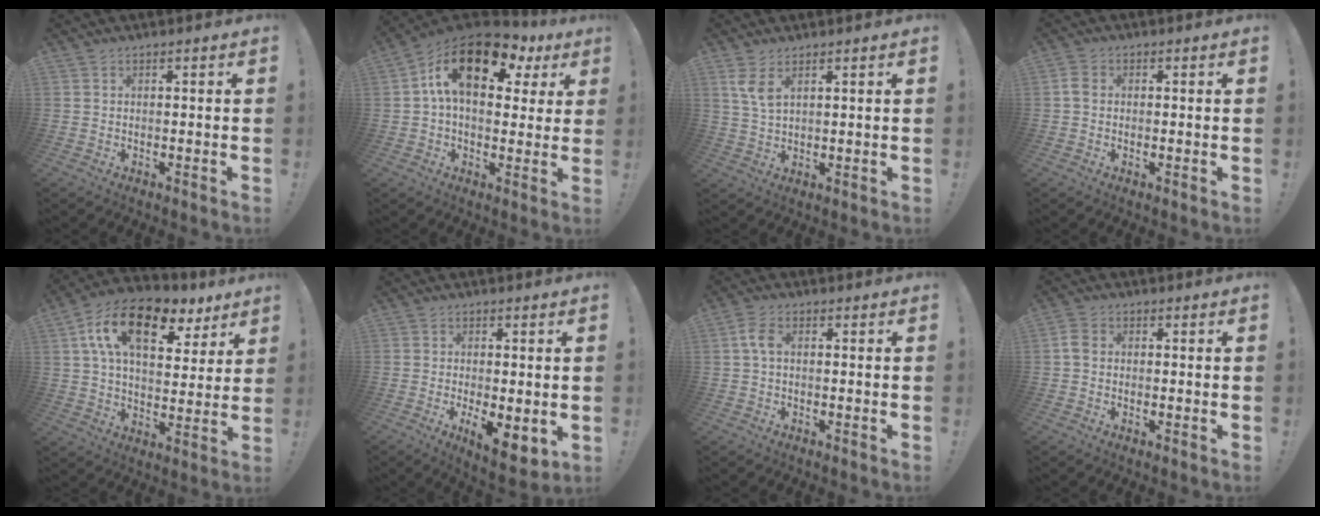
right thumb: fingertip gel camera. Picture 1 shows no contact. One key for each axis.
{"total": 17.9, "fx": 7.2, "fy": 9.3, "fz": 13.5, "tx": -0.213, "ty": -0.024, "tz": 0.122}
{"total": 5.2, "fx": 3.0, "fy": 1.6, "fz": 3.9, "tx": -0.074, "ty": -0.016, "tz": 0.051}
{"total": 2.9, "fx": 0.1, "fy": 2.3, "fz": 1.7, "tx": -0.027, "ty": 0.007, "tz": 0.003}
{"total": 18.4, "fx": 8.8, "fy": 9.4, "fz": 13.2, "tx": -0.211, "ty": -0.035, "tz": 0.151}
{"total": 7.3, "fx": -1.0, "fy": 3.1, "fz": 6.6, "tx": -0.091, "ty": -0.011, "tz": -0.008}
{"total": 4.0, "fx": 0.5, "fy": 2.2, "fz": 3.3, "tx": -0.072, "ty": 0.010, "tz": 0.008}
{"total": 3.5, "fx": 0.1, "fy": 2.8, "fz": 2.0, "tx": -0.034, "ty": 0.009, "tz": 0.005}